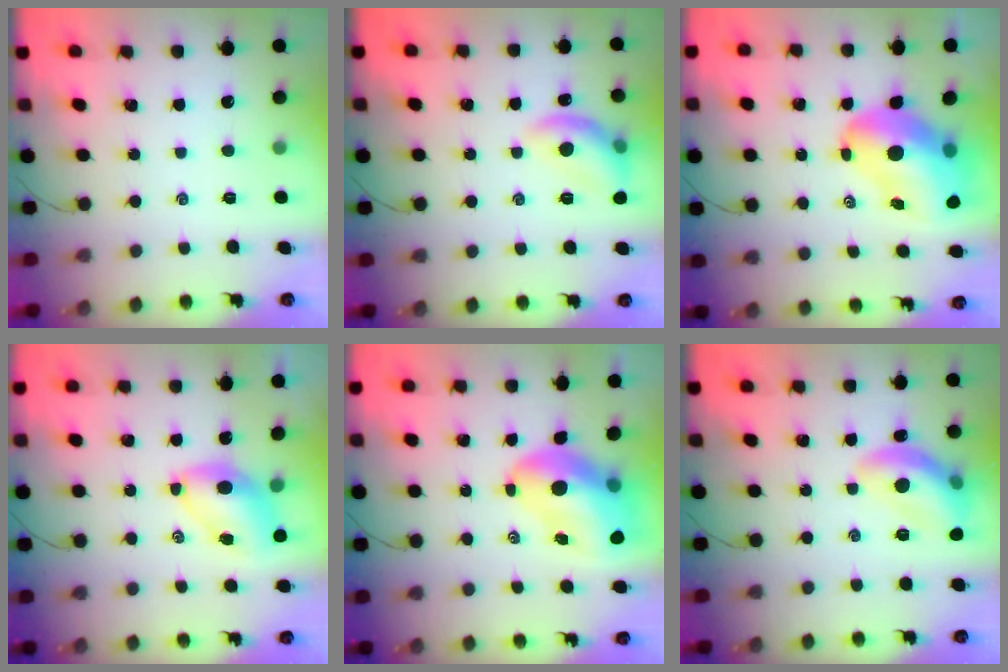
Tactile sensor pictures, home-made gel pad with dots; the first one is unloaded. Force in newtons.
{"total": 10.9, "press": 10.9, "slide": 0.4}
{"total": 16.0, "press": 15.3, "slide": 4.7}
{"total": 7.2, "press": 7.1, "slide": 1.0}
{"total": 15.6, "press": 15.0, "slide": 4.5}
{"total": 13.6, "press": 13.6, "slide": 1.1}